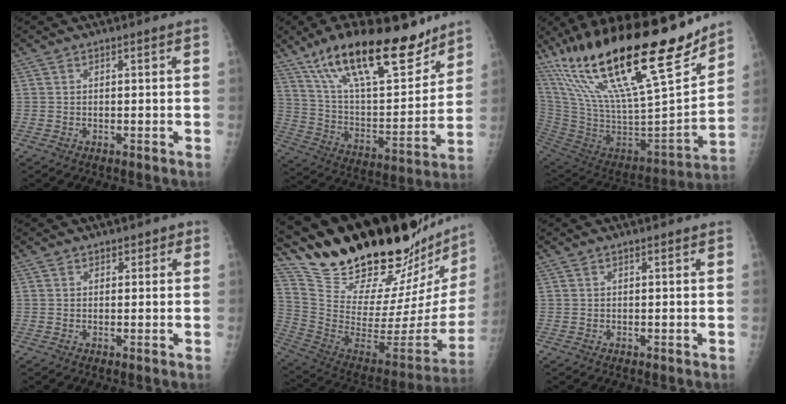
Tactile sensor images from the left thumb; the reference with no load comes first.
{"total": 24.5, "force": [16.9, 8.4, 15.5], "torque": [-0.218, -0.067, 0.289]}
{"total": 34.0, "force": [22.2, 8.9, 24.1], "torque": [-0.401, -0.076, 0.385]}
{"total": 1.3, "force": [0.7, 1.0, 0.3], "torque": [0.018, -0.002, 0.003]}
{"total": 36.4, "force": [30.6, 7.9, 17.9], "torque": [-0.265, -0.201, 0.449]}
{"total": 0.0}